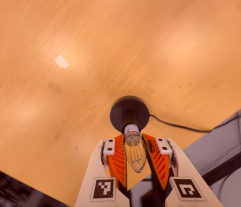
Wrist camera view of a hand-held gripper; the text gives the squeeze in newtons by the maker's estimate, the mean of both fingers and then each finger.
{"total": 16.2, "left": 15.5, "right": 16.8}